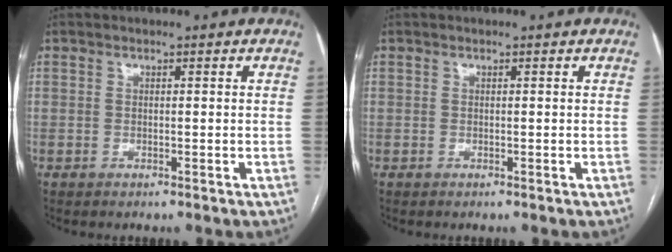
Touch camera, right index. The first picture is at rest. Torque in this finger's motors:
{"motor_torque": [0.00, 0.00, 0.00, -0.01]}